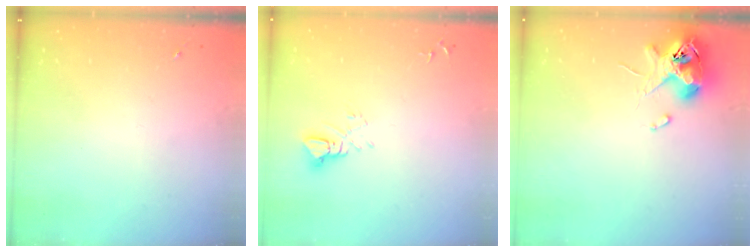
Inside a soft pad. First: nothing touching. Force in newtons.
{"total": 5.3, "press": 5.3, "slide": 0.3}
{"total": 11.8, "press": 11.6, "slide": 1.9}